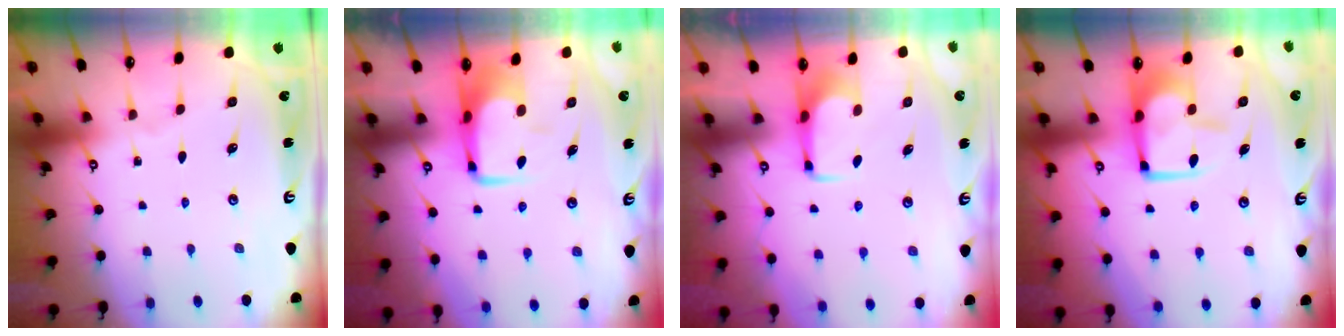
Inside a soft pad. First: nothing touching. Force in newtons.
{"total": 7.1, "press": 7.0, "slide": 1.3}
{"total": 1.6, "press": 1.5, "slide": 0.4}
{"total": 9.7, "press": 9.6, "slide": 1.1}